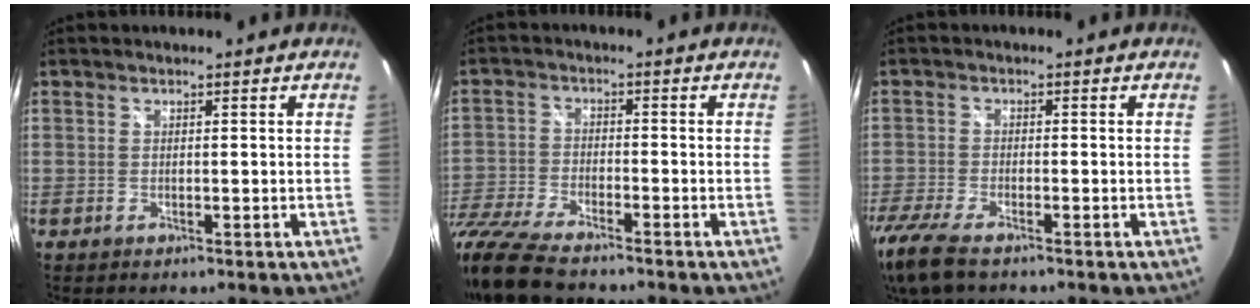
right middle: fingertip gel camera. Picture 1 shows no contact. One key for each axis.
{"total": 12.8, "fx": -10.7, "fy": 2.8, "fz": 6.3, "tx": -0.157, "ty": -0.029, "tz": -0.207}
{"total": 10.3, "fx": -7.6, "fy": 2.9, "fz": 6.4, "tx": -0.159, "ty": -0.043, "tz": -0.146}